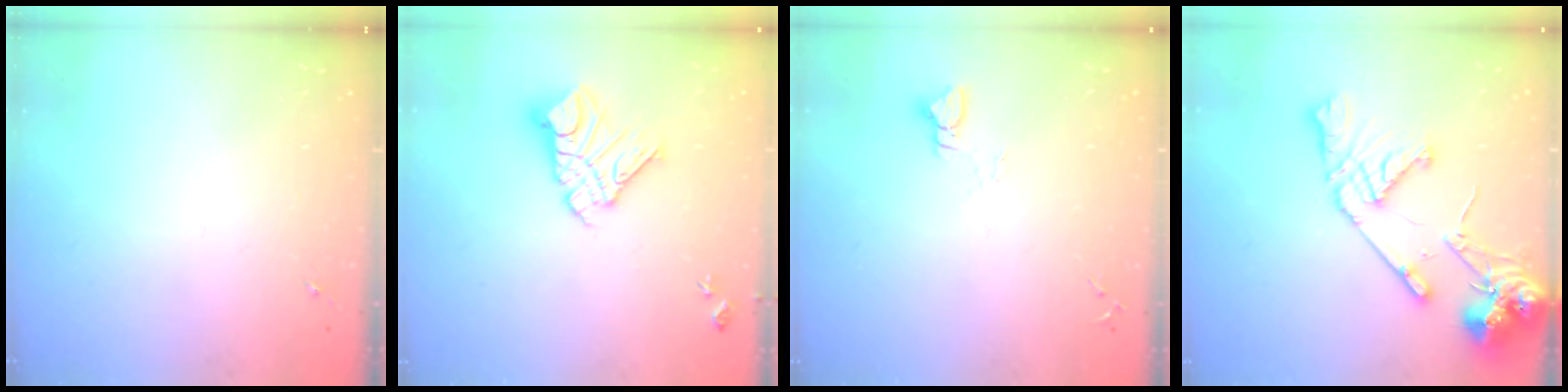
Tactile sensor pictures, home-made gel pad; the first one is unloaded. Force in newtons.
{"total": 14.1, "press": 14.1, "slide": 1.4}
{"total": 3.0, "press": 3.0, "slide": 0.3}
{"total": 16.2, "press": 16.0, "slide": 2.5}